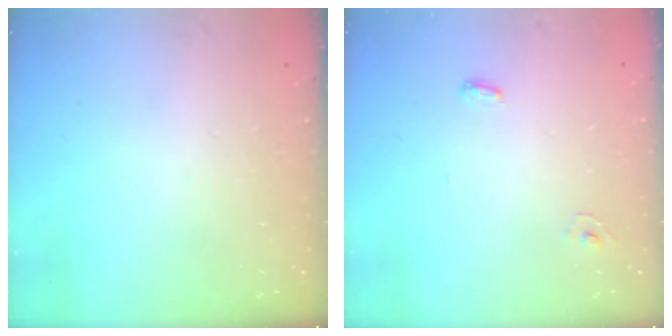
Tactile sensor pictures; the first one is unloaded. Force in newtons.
{"total": 4.4, "press": 3.9, "slide": 2.1}